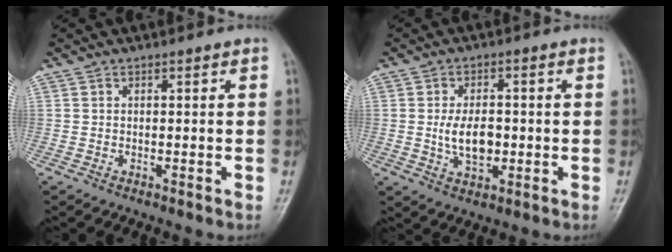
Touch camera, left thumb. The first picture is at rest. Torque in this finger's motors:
{"motor_torque": [0.83, 0.98, 0.47, 0.00, 0.06]}